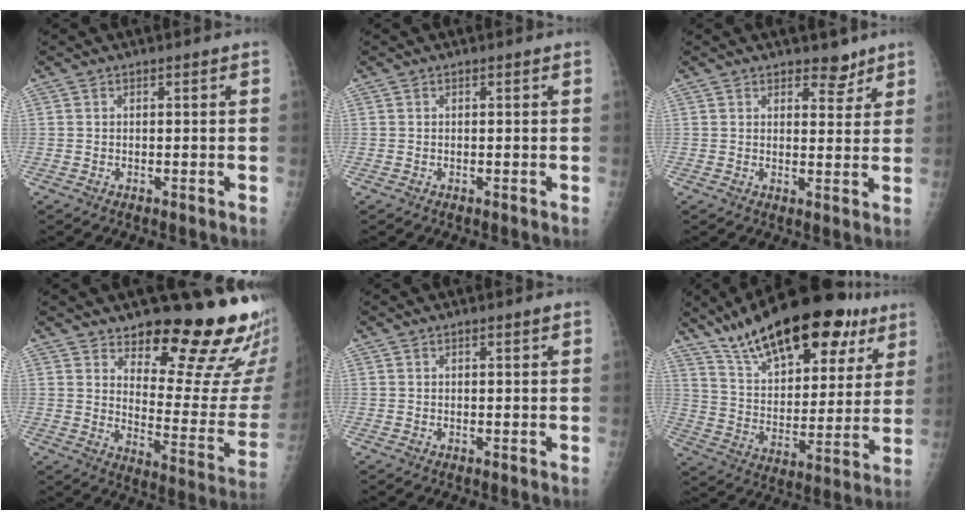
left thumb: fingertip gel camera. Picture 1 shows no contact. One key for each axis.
{"total": 0.0}
{"total": 4.2, "fx": 3.2, "fy": 2.2, "fz": 1.7, "tx": 0.003, "ty": -0.020, "tz": 0.046}
{"total": 20.2, "fx": 15.6, "fy": 5.7, "fz": 11.4, "tx": -0.106, "ty": -0.134, "tz": 0.207}
{"total": 1.0, "fx": 0.6, "fy": 0.2, "fz": 0.9, "tx": -0.014, "ty": 0.000, "tz": 0.008}
{"total": 26.2, "fx": 17.0, "fy": 11.0, "fz": 16.6, "tx": -0.225, "ty": -0.041, "tz": 0.269}